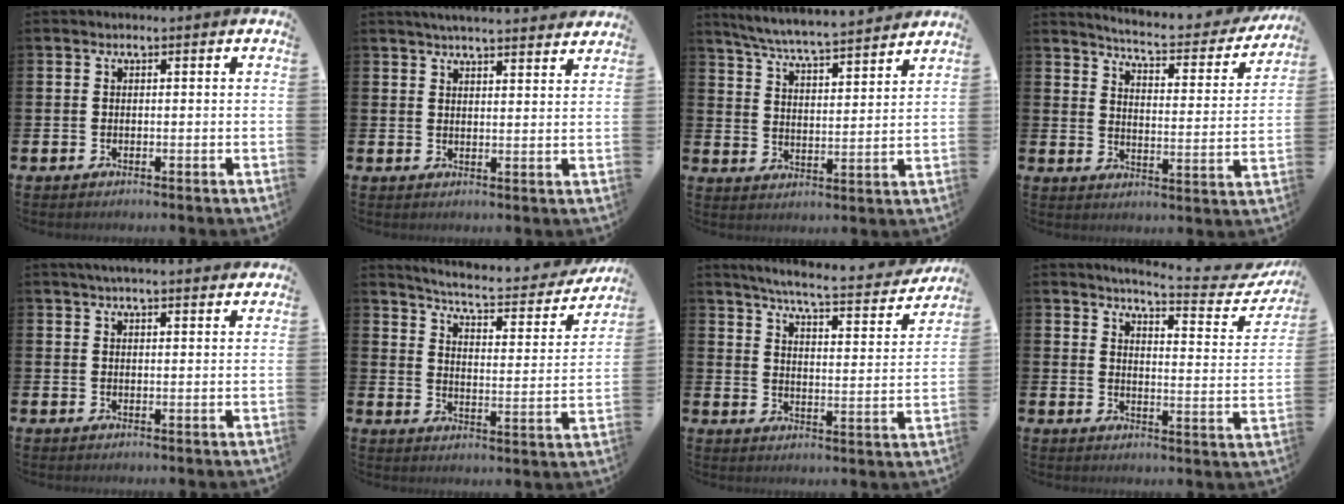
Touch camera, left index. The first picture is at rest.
{"total": 4.2, "force": [4.1, 0.0, 0.8], "torque": [-0.023, -0.019, 0.075]}
{"total": 6.6, "force": [6.4, -0.2, 1.8], "torque": [-0.061, -0.046, 0.112]}
{"total": 5.3, "force": [5.1, 0.2, 1.6], "torque": [-0.051, -0.046, 0.080]}
{"total": 3.2, "force": [3.1, 0.1, 0.9], "torque": [-0.023, -0.007, 0.057]}
{"total": 5.9, "force": [5.4, 0.8, 2.2], "torque": [-0.065, -0.044, 0.084]}
{"total": 5.9, "force": [5.3, 0.1, 2.4], "torque": [-0.064, -0.046, 0.083]}
{"total": 5.1, "force": [4.8, 0.2, 1.5], "torque": [-0.032, -0.050, 0.072]}